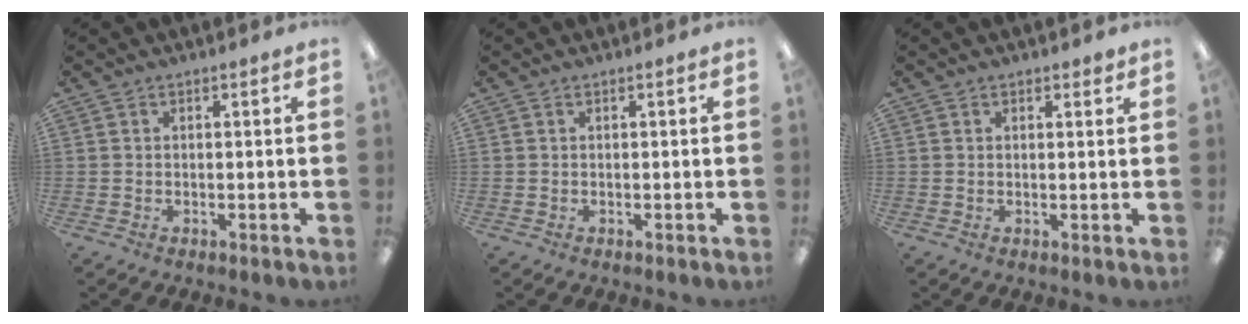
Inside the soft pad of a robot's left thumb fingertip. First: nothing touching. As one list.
[{"total": 0.0}, {"total": 1.1, "force": [0.8, 0.6, 0.3], "torque": [0.003, -0.002, 0.014]}]